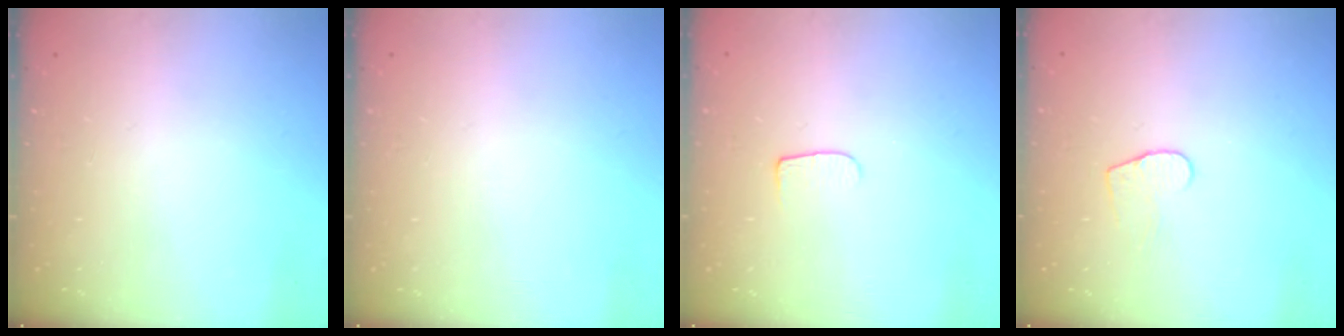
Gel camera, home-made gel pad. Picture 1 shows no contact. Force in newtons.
{"total": 0.0}
{"total": 5.3, "press": 5.2, "slide": 0.6}
{"total": 5.0, "press": 5.0, "slide": 0.4}